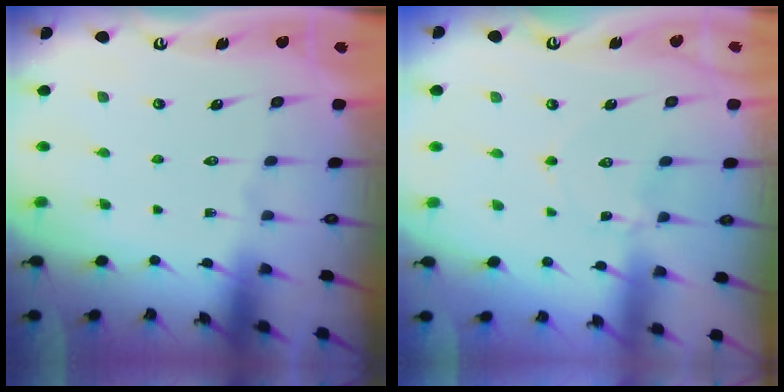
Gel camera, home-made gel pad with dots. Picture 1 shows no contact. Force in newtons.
{"total": 1.6, "press": 1.6, "slide": 0.1}